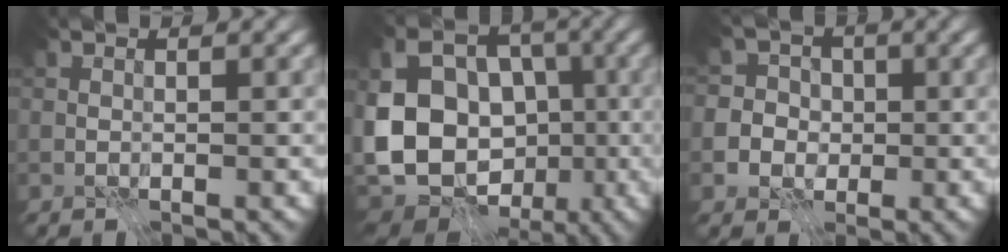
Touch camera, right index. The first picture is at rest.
{"total": 14.2, "force": [-3.7, 10.6, 8.7], "torque": [-0.138, 0.004, -0.060]}
{"total": 5.8, "force": [-0.1, 5.5, 1.7], "torque": [-0.016, 0.032, -0.027]}